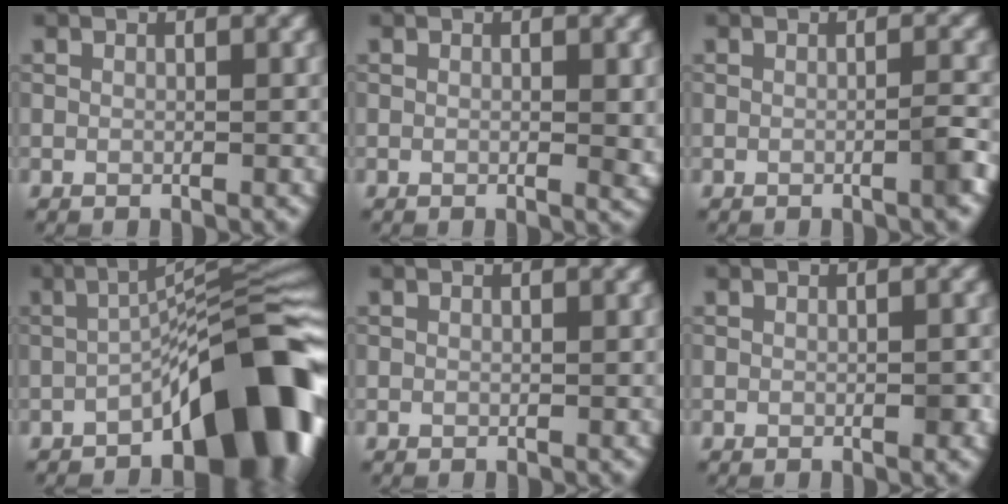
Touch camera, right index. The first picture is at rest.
{"total": 1.5, "force": [0.0, 0.3, 1.5], "torque": [-0.020, -0.005, -0.001]}
{"total": 1.6, "force": [-0.6, 0.2, 1.4], "torque": [-0.018, 0.006, -0.014]}
{"total": 12.3, "force": [-5.6, 3.9, 10.3], "torque": [-0.134, 0.016, -0.089]}
{"total": 0.0}
{"total": 1.1, "force": [-0.3, 0.3, 1.0], "torque": [-0.015, 0.001, -0.003]}